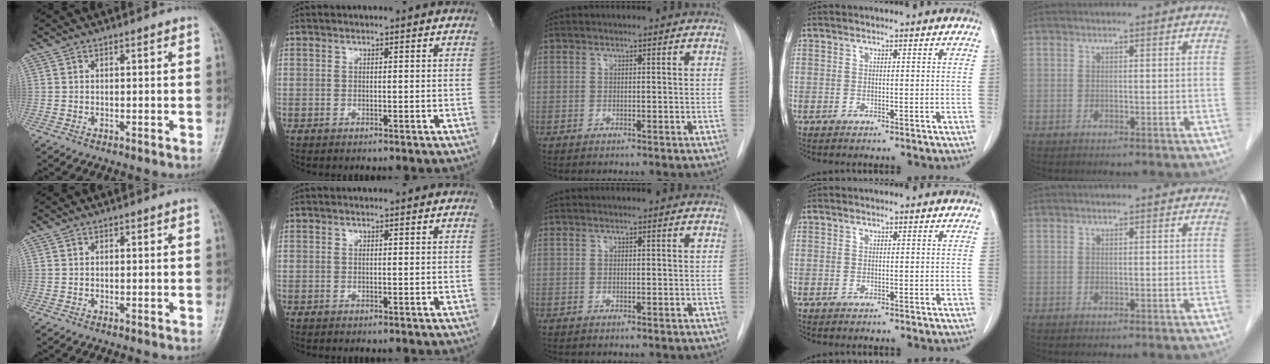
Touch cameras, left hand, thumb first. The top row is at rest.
{}